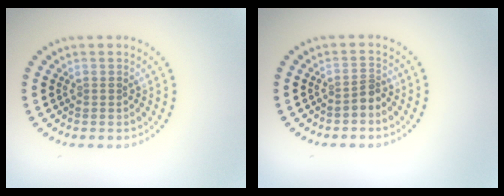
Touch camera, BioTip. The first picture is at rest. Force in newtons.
{"total": 1.7, "press": 1.2, "slide": 1.1}